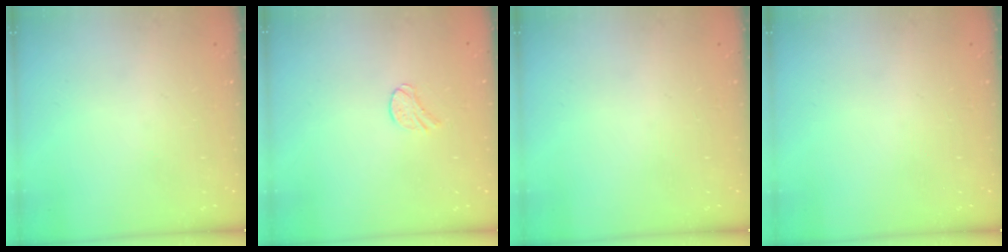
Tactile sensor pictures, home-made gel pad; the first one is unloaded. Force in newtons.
{"total": 5.1, "press": 5.1, "slide": 0.5}
{"total": 0.0}
{"total": 0.0}